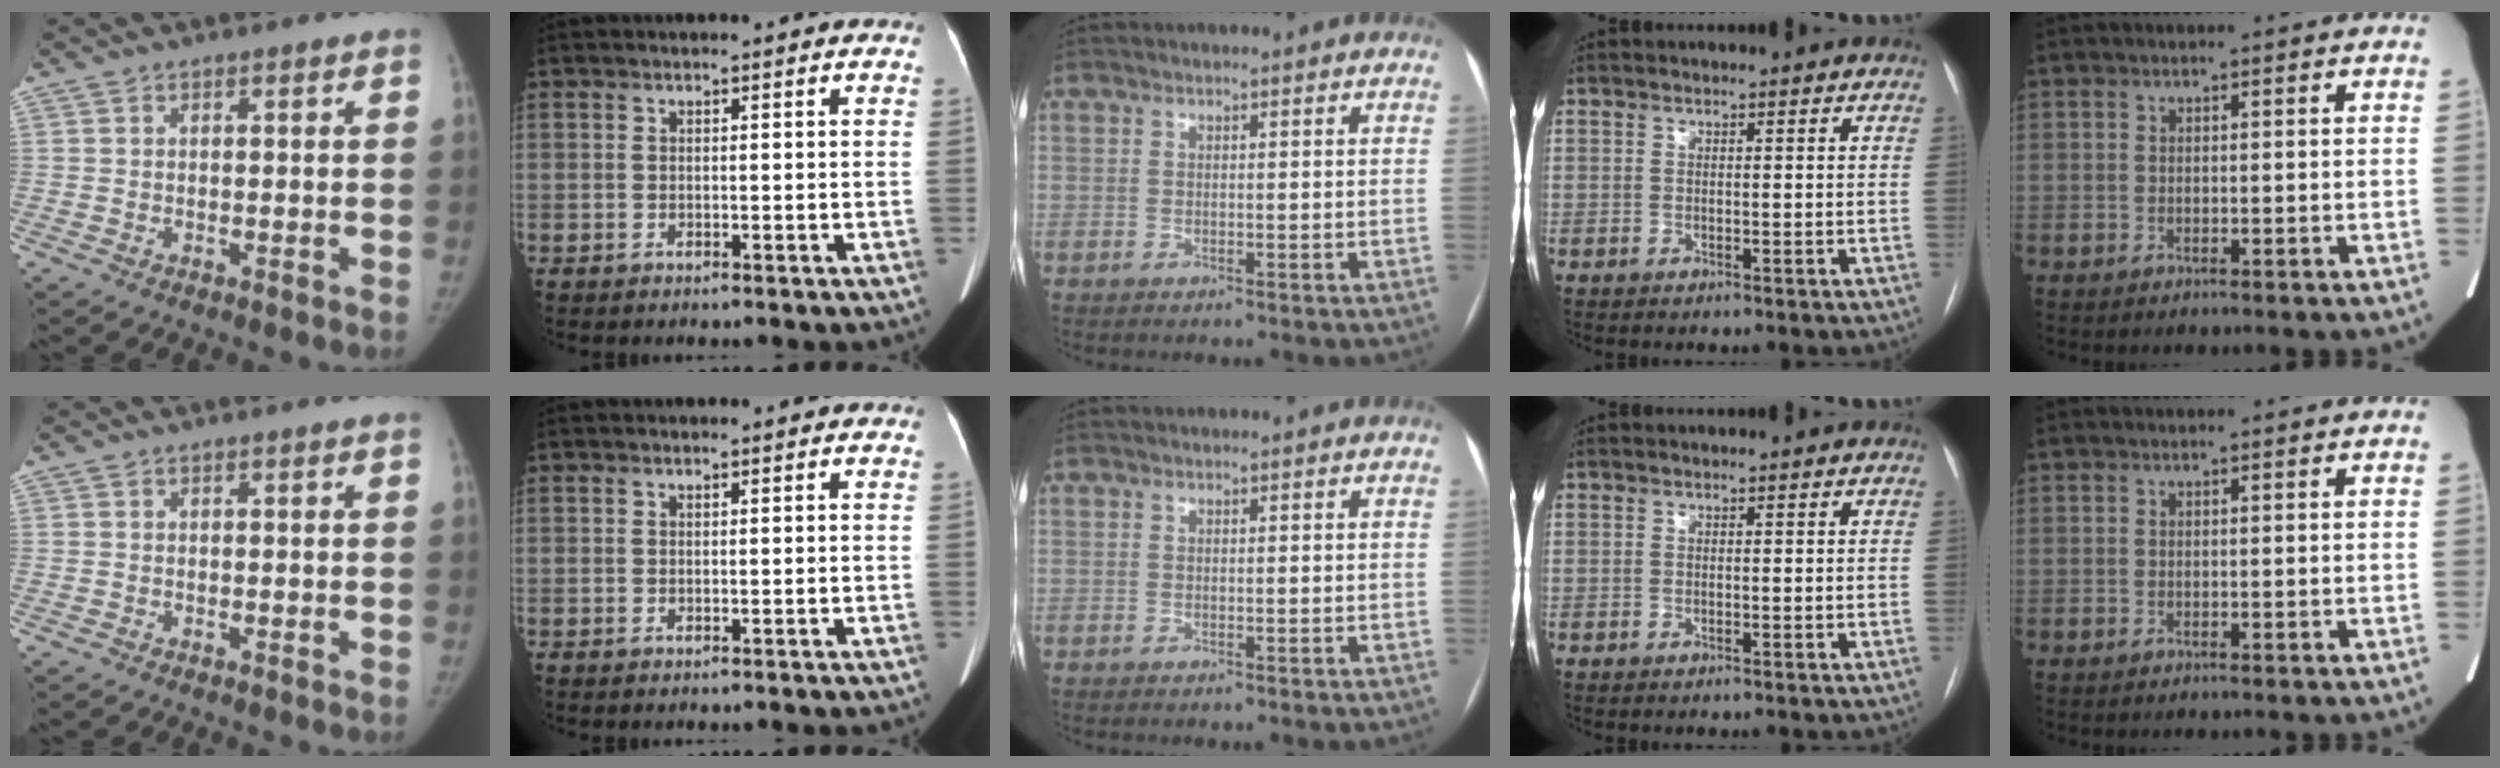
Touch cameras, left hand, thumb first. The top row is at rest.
{}